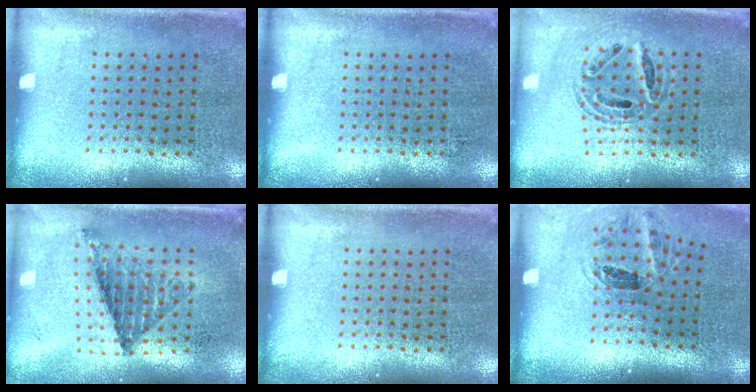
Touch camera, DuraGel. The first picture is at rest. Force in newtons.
{"total": 0.0}
{"total": 0.8, "press": 0.7, "slide": 0.1}
{"total": 0.8, "press": 0.8, "slide": 0.2}
{"total": 0.0}
{"total": 1.2, "press": 1.0, "slide": 0.6}